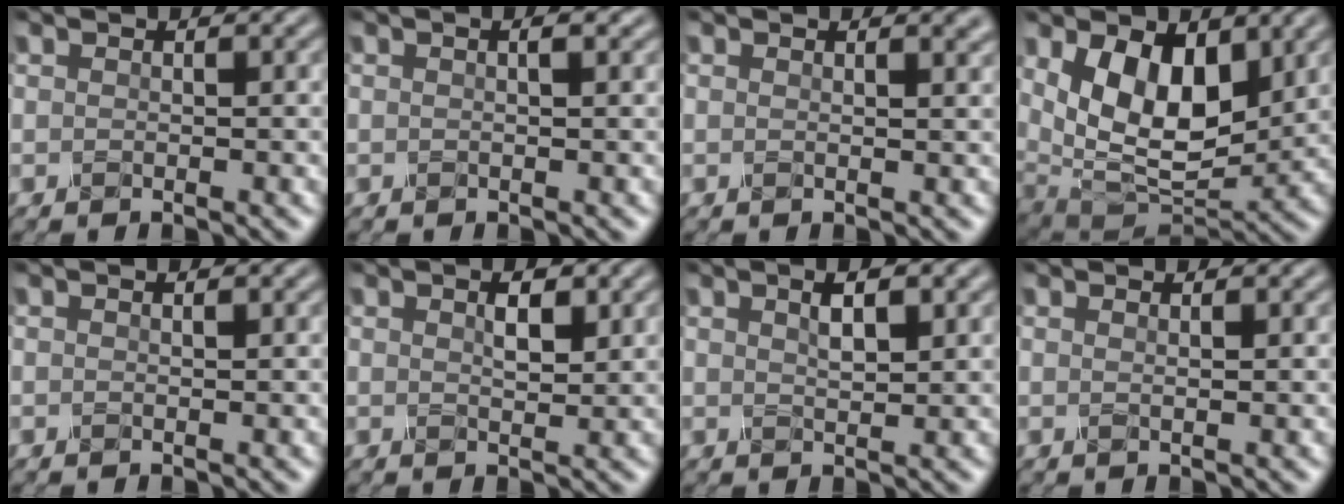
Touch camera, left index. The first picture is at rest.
{"total": 3.1, "force": [1.4, 1.5, 2.3], "torque": [-0.013, 0.025, -0.005]}
{"total": 3.1, "force": [1.8, 1.4, 2.1], "torque": [0.002, 0.019, 0.003]}
{"total": 8.7, "force": [2.1, 5.2, 6.6], "torque": [-0.126, -0.018, 0.040]}
{"total": 1.2, "force": [0.5, 0.5, 1.0], "torque": [-0.001, 0.000, -0.008]}
{"total": 1.9, "force": [0.7, 0.5, 1.7], "torque": [-0.032, 0.001, 0.021]}
{"total": 2.7, "force": [1.0, 0.7, 2.3], "torque": [-0.039, 0.004, 0.026]}
{"total": 1.2, "force": [0.5, 0.5, 0.9], "torque": [0.001, 0.001, -0.007]}